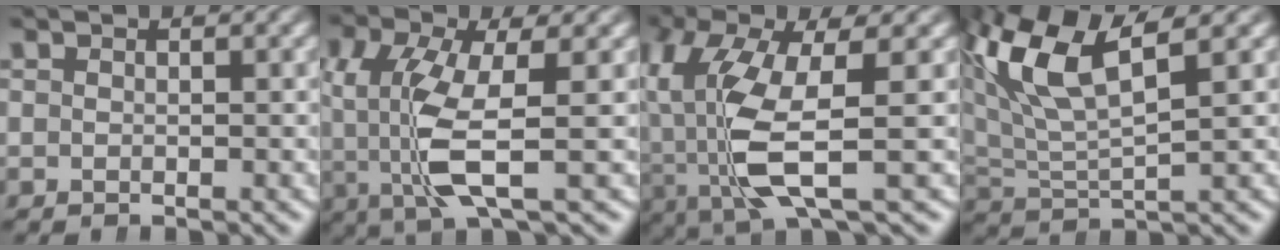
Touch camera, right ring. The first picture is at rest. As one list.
[{"total": 5.9, "force": [-0.1, 2.1, 5.5], "torque": [-0.132, -0.023, 0.010]}, {"total": 8.9, "force": [-0.8, 4.2, 7.8], "torque": [-0.181, -0.030, 0.007]}, {"total": 8.5, "force": [3.4, 4.3, 6.5], "torque": [-0.158, -0.013, 0.069]}]